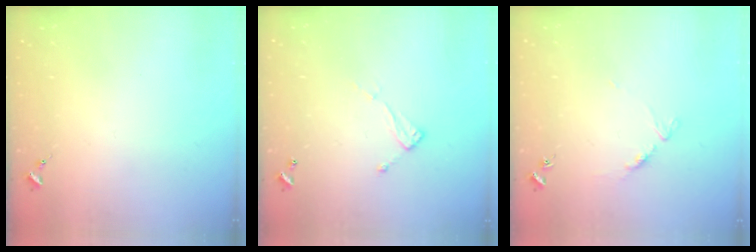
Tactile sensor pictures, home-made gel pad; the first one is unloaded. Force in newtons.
{"total": 7.1, "press": 7.1, "slide": 0.3}
{"total": 5.5, "press": 5.5, "slide": 0.4}